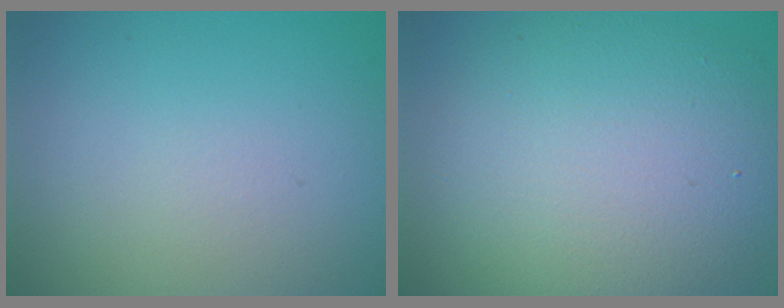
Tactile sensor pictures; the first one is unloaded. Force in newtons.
{"total": 10.4, "press": 10.4, "slide": 0.6}